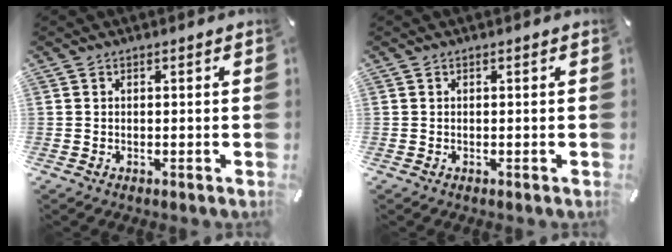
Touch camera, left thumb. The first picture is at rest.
{"total": 0.0}